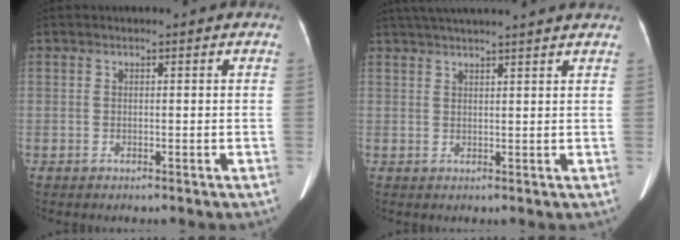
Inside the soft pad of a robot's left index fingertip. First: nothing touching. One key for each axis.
{"total": 14.3, "fx": 12.6, "fy": 0.1, "fz": 6.7, "tx": -0.115, "ty": 0.039, "tz": 0.172}